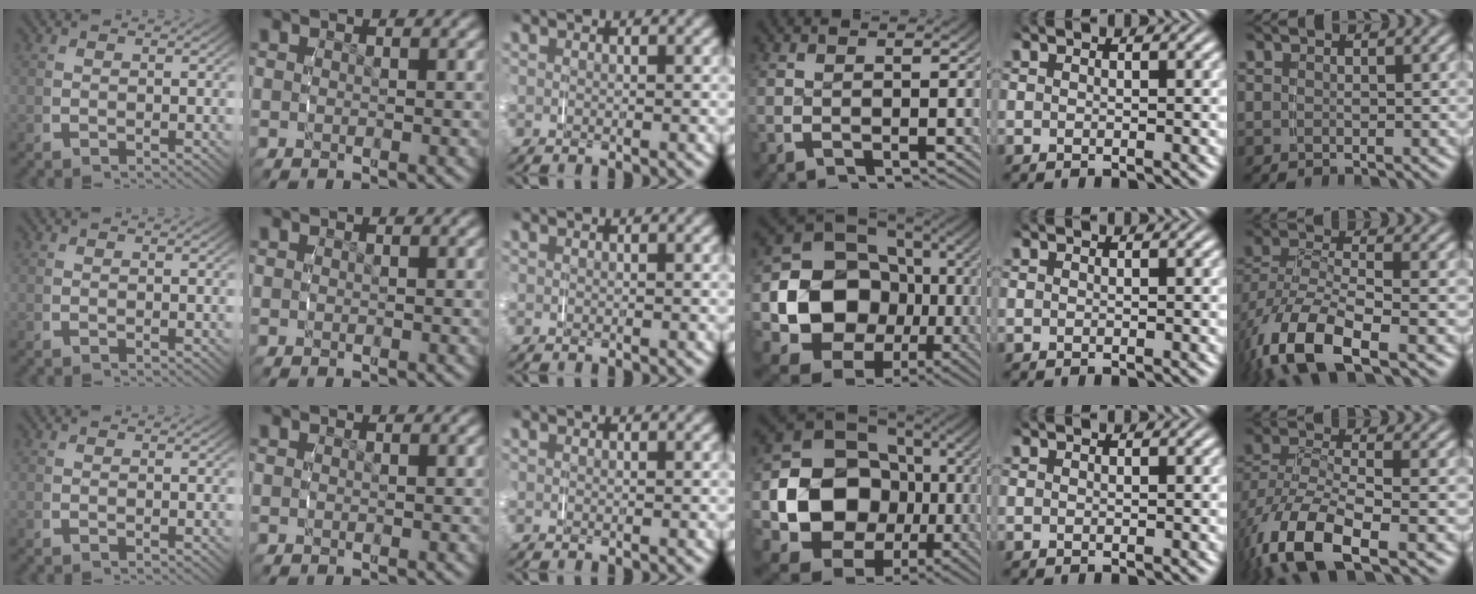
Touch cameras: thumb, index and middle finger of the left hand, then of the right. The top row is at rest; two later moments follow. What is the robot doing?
{"motion": "grasp_and_lifting", "object": "paper"}